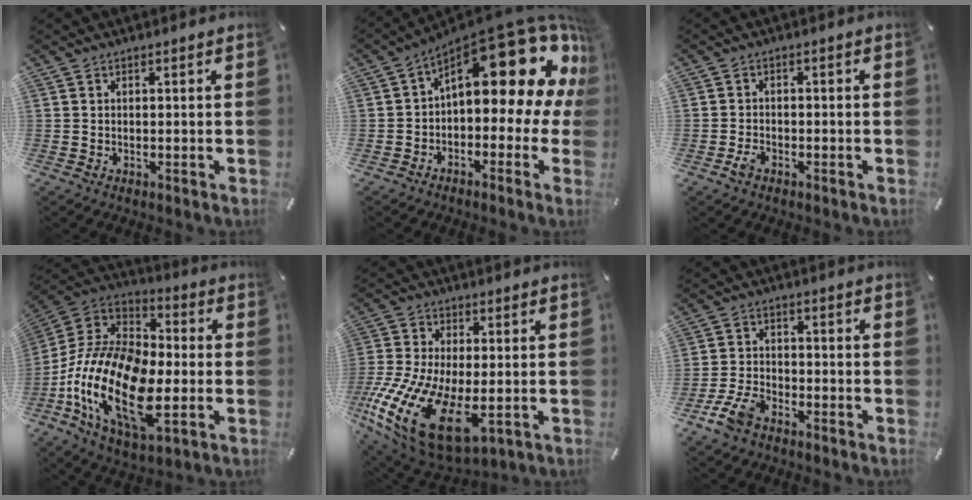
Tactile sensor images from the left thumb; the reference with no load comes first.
{"total": 20.5, "force": [9.6, 8.4, 16.1], "torque": [-0.212, -0.083, 0.159]}
{"total": 2.5, "force": [-1.5, 1.7, 1.0], "torque": [-0.025, 0.006, -0.031]}
{"total": 22.3, "force": [-7.4, 12.2, 17.1], "torque": [-0.383, 0.012, -0.133]}
{"total": 22.5, "force": [-6.2, 11.8, 18.1], "torque": [-0.379, 0.018, -0.089]}
{"total": 7.1, "force": [-4.6, 4.1, 3.5], "torque": [-0.083, 0.016, -0.088]}